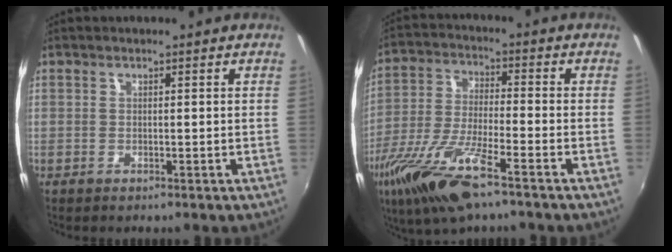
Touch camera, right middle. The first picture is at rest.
{"total": 15.6, "force": [-9.6, 3.3, 11.9], "torque": [-0.246, -0.042, -0.187]}